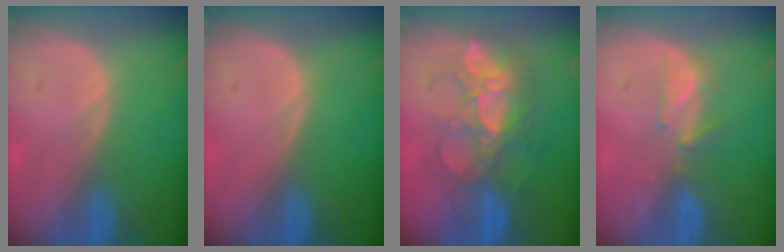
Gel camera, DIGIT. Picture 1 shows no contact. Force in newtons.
{"total": 0.0}
{"total": 8.8, "press": 8.7, "slide": 1.6}
{"total": 3.0, "press": 2.9, "slide": 0.8}